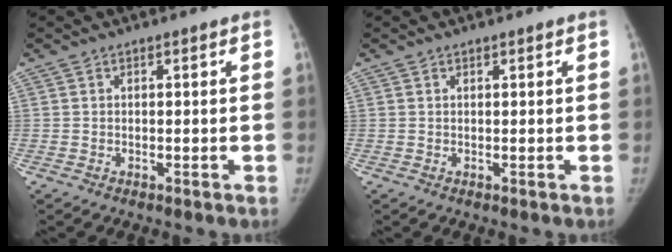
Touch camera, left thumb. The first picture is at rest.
{"total": 0.0}